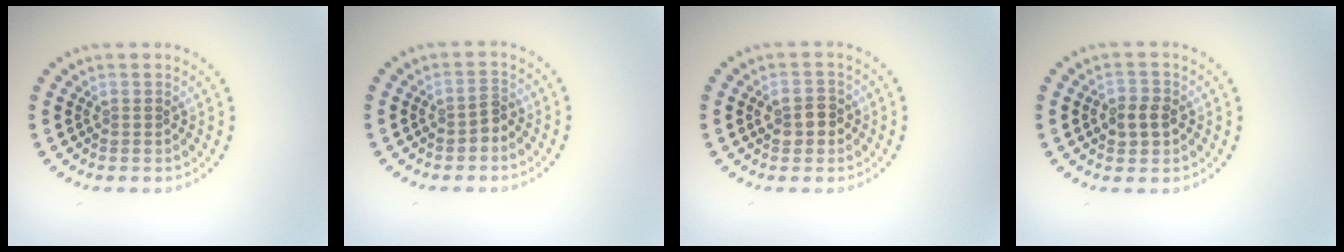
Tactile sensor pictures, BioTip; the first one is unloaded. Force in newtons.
{"total": 1.4, "press": 1.2, "slide": 0.7}
{"total": 2.3, "press": 2.3, "slide": 0.3}
{"total": 2.4, "press": 2.4, "slide": 0.4}